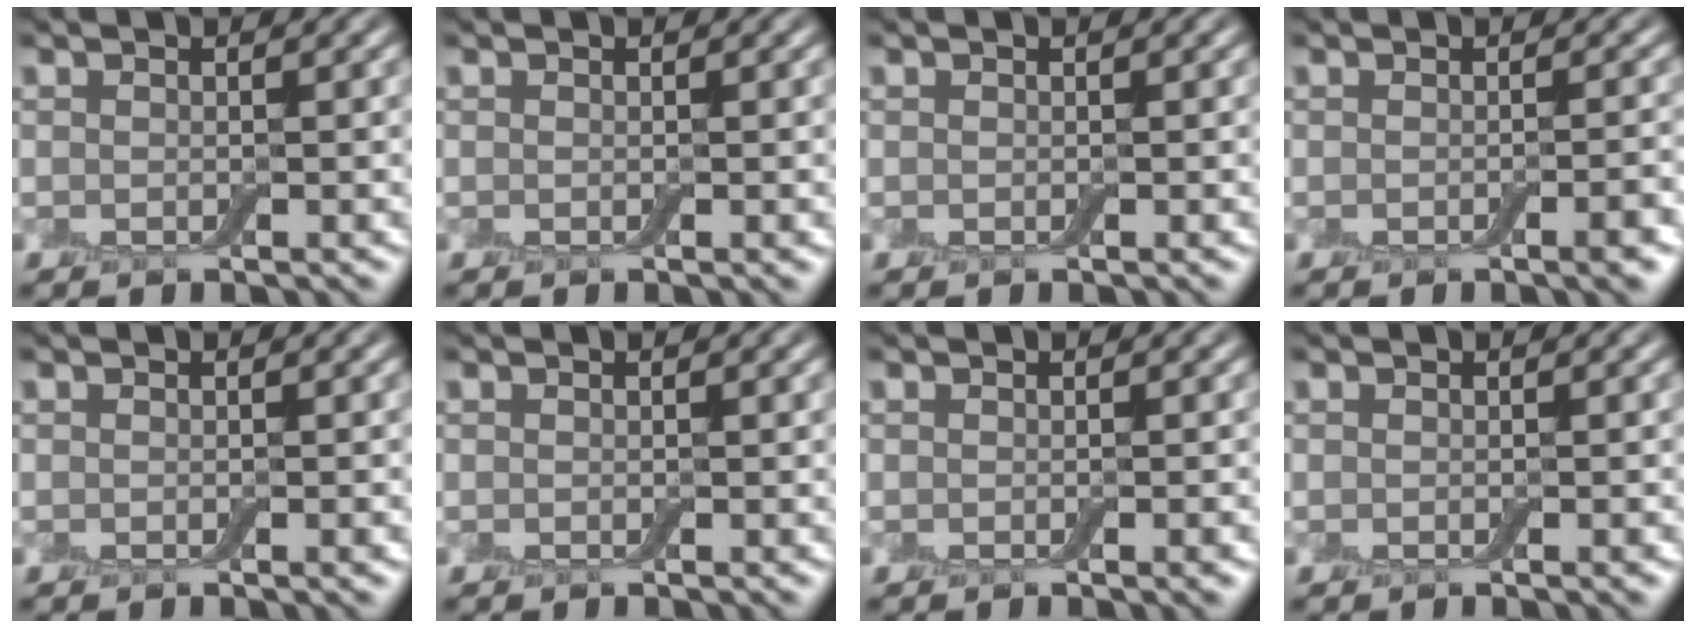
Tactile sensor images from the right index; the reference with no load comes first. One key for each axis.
{"total": 0.0}
{"total": 0.0}
{"total": 2.1, "fx": -0.8, "fy": 0.5, "fz": 1.9, "tx": -0.018, "ty": 0.003, "tz": -0.012}
{"total": 0.7, "fx": -0.2, "fy": 0.1, "fz": 0.7, "tx": -0.008, "ty": -0.001, "tz": -0.002}
{"total": 0.0}
{"total": 1.0, "fx": -0.3, "fy": 0.1, "fz": 0.9, "tx": -0.010, "ty": -0.001, "tz": -0.004}
{"total": 0.7, "fx": -0.2, "fy": 0.1, "fz": 0.6, "tx": -0.008, "ty": -0.001, "tz": -0.002}